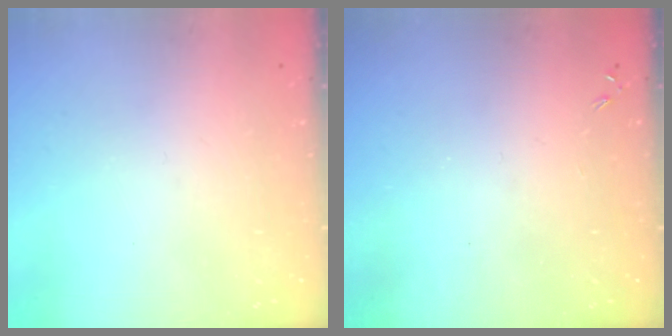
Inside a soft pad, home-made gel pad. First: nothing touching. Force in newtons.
{"total": 0.0}